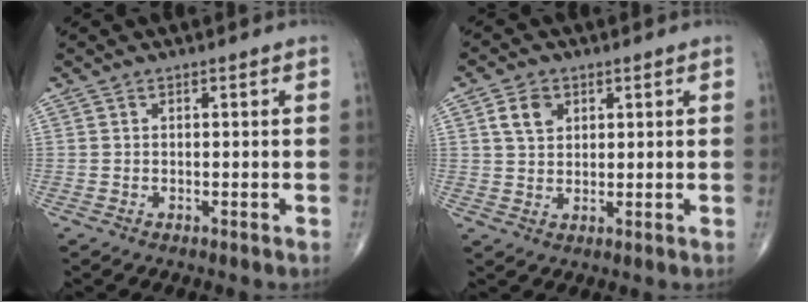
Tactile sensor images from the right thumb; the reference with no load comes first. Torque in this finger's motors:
{"motor_torque": [0.62, 0.55, 0.40, 0.27, 0.17]}